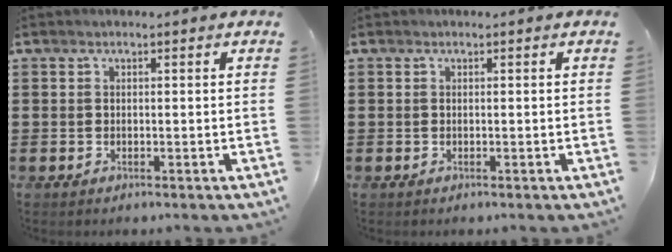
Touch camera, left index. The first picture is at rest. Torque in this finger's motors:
{"motor_torque": [0.00, 0.00, 0.00, 0.00]}